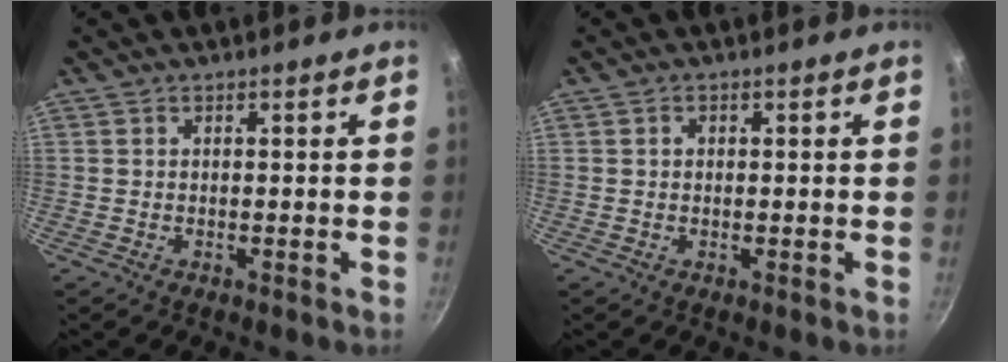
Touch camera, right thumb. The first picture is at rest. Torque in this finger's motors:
{"motor_torque": [-0.20, -0.21, 0.38, -0.21, -0.01]}